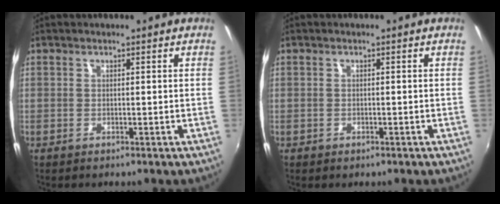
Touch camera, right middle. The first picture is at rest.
{"total": 0.6, "force": [-0.4, 0.5, 0.1], "torque": [-0.004, -0.003, -0.007]}